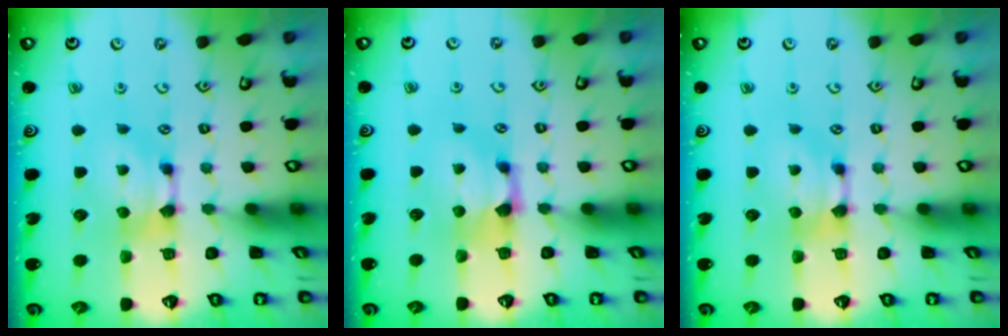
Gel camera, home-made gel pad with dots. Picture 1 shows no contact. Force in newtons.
{"total": 0.7, "press": 0.2, "slide": 0.7}
{"total": 0.0}